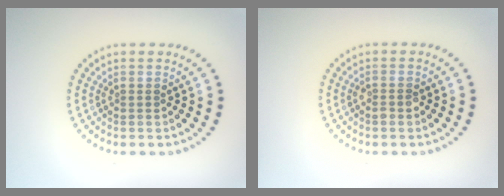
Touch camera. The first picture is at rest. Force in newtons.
{"total": 1.0, "press": 1.0, "slide": 0.2}